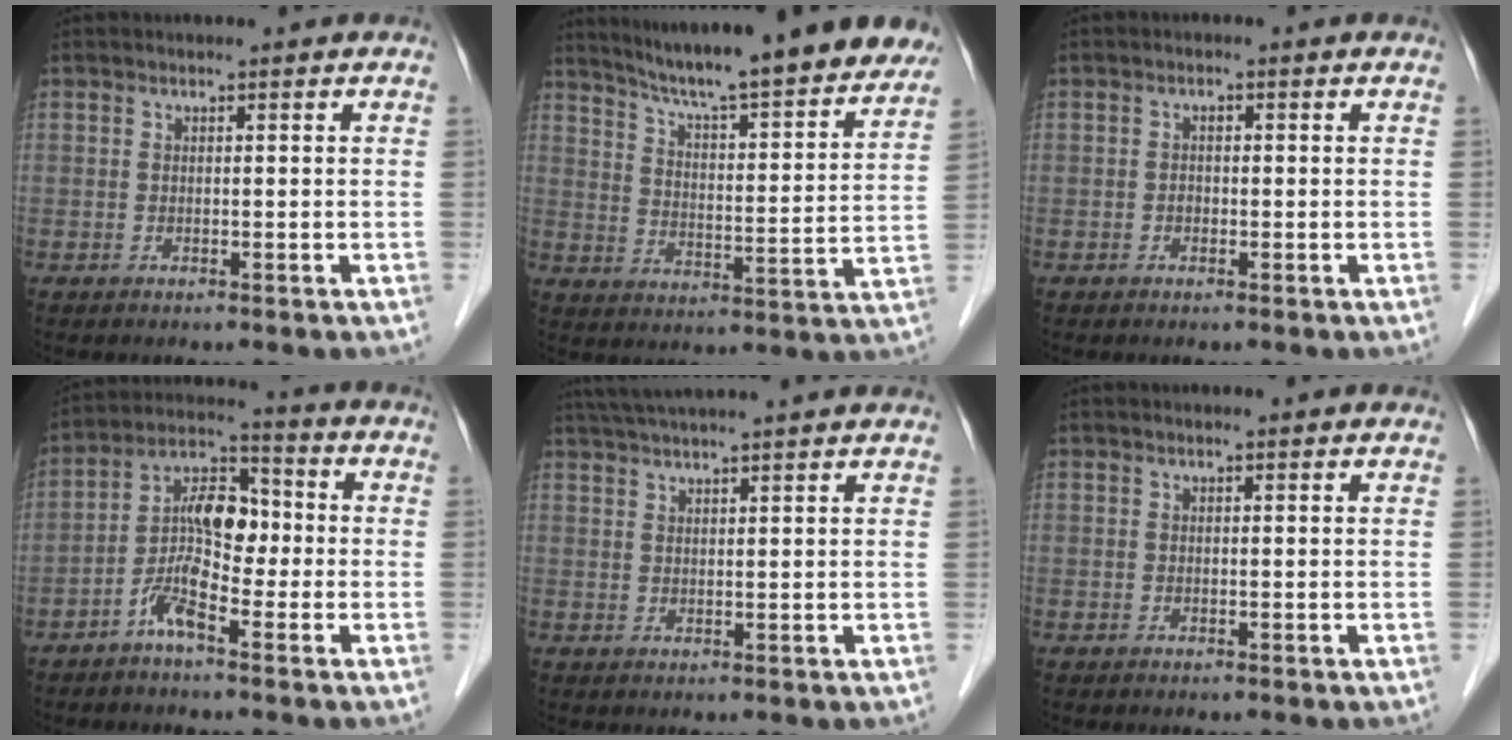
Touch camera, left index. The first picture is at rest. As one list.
[{"total": 23.8, "force": [21.1, 2.2, 10.8], "torque": [-0.163, -0.029, 0.280]}, {"total": 1.0, "force": [-0.4, 0.8, 0.6], "torque": [-0.009, 0.001, -0.008]}, {"total": 8.4, "force": [-2.9, 3.2, 7.2], "torque": [-0.149, 0.021, -0.058]}, {"total": 12.9, "force": [11.4, -0.4, 5.9], "torque": [-0.106, 0.042, 0.160]}, {"total": 1.4, "force": [1.3, 0.3, 0.4], "torque": [-0.015, 0.008, 0.011]}]